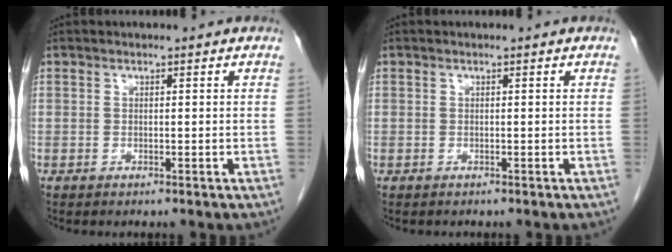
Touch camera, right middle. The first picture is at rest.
{"total": 0.0}